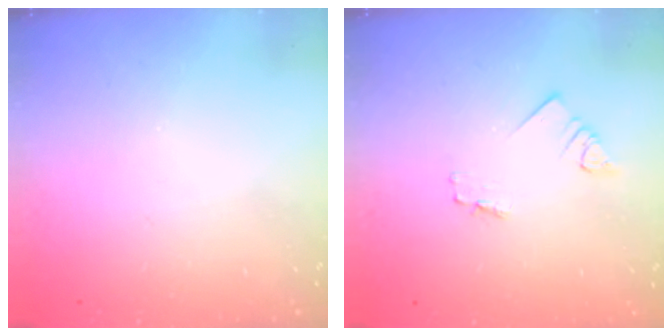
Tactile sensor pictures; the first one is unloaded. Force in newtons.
{"total": 1.6, "press": 1.6, "slide": 0.1}